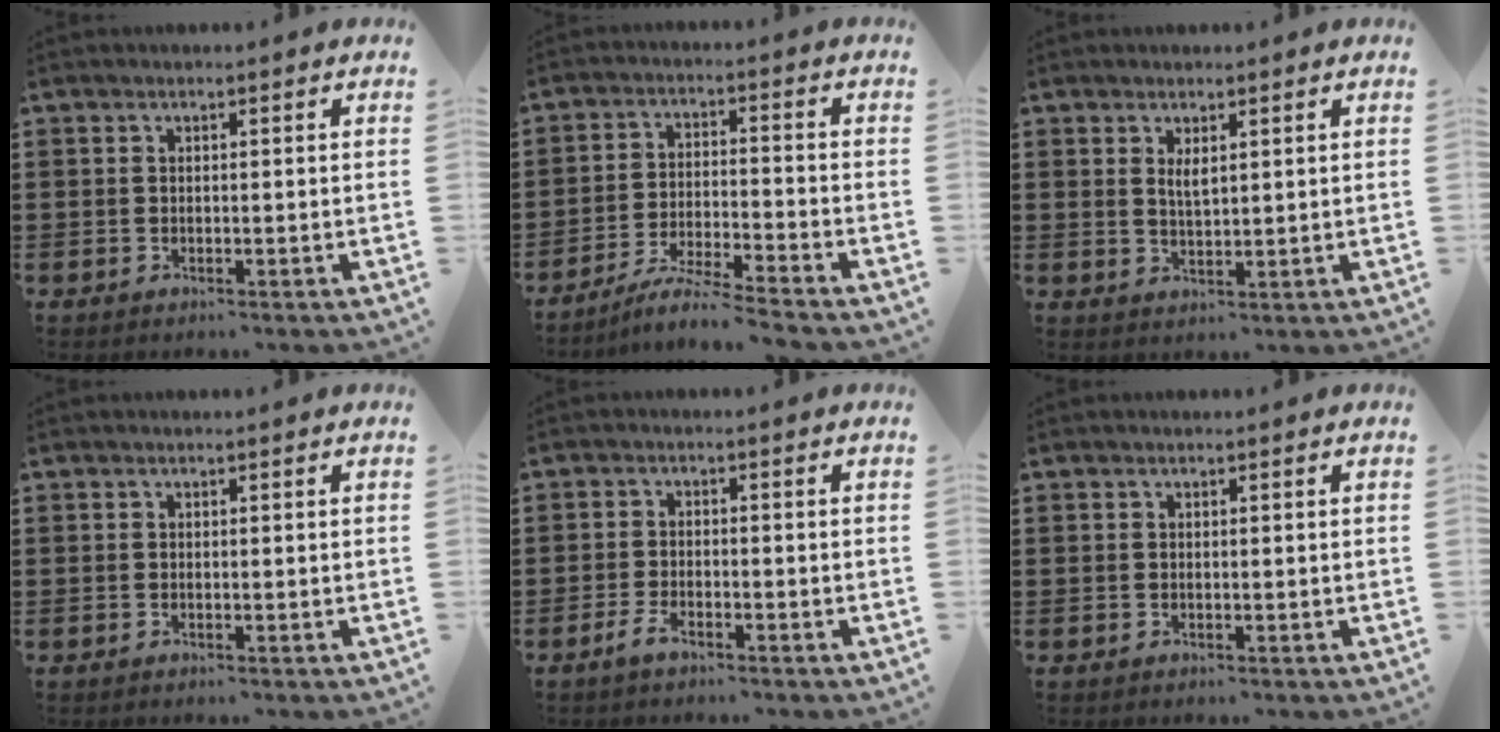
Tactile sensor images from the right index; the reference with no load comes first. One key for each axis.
{"total": 5.3, "fx": -5.0, "fy": -0.6, "fz": 1.7, "tx": -0.036, "ty": -0.014, "tz": -0.099}
{"total": 2.2, "fx": 1.2, "fy": 0.8, "fz": 1.8, "tx": -0.037, "ty": 0.002, "tz": 0.020}
{"total": 0.0}
{"total": 2.4, "fx": -1.8, "fy": 0.7, "fz": 1.4, "tx": -0.032, "ty": 0.001, "tz": -0.038}
{"total": 0.0}